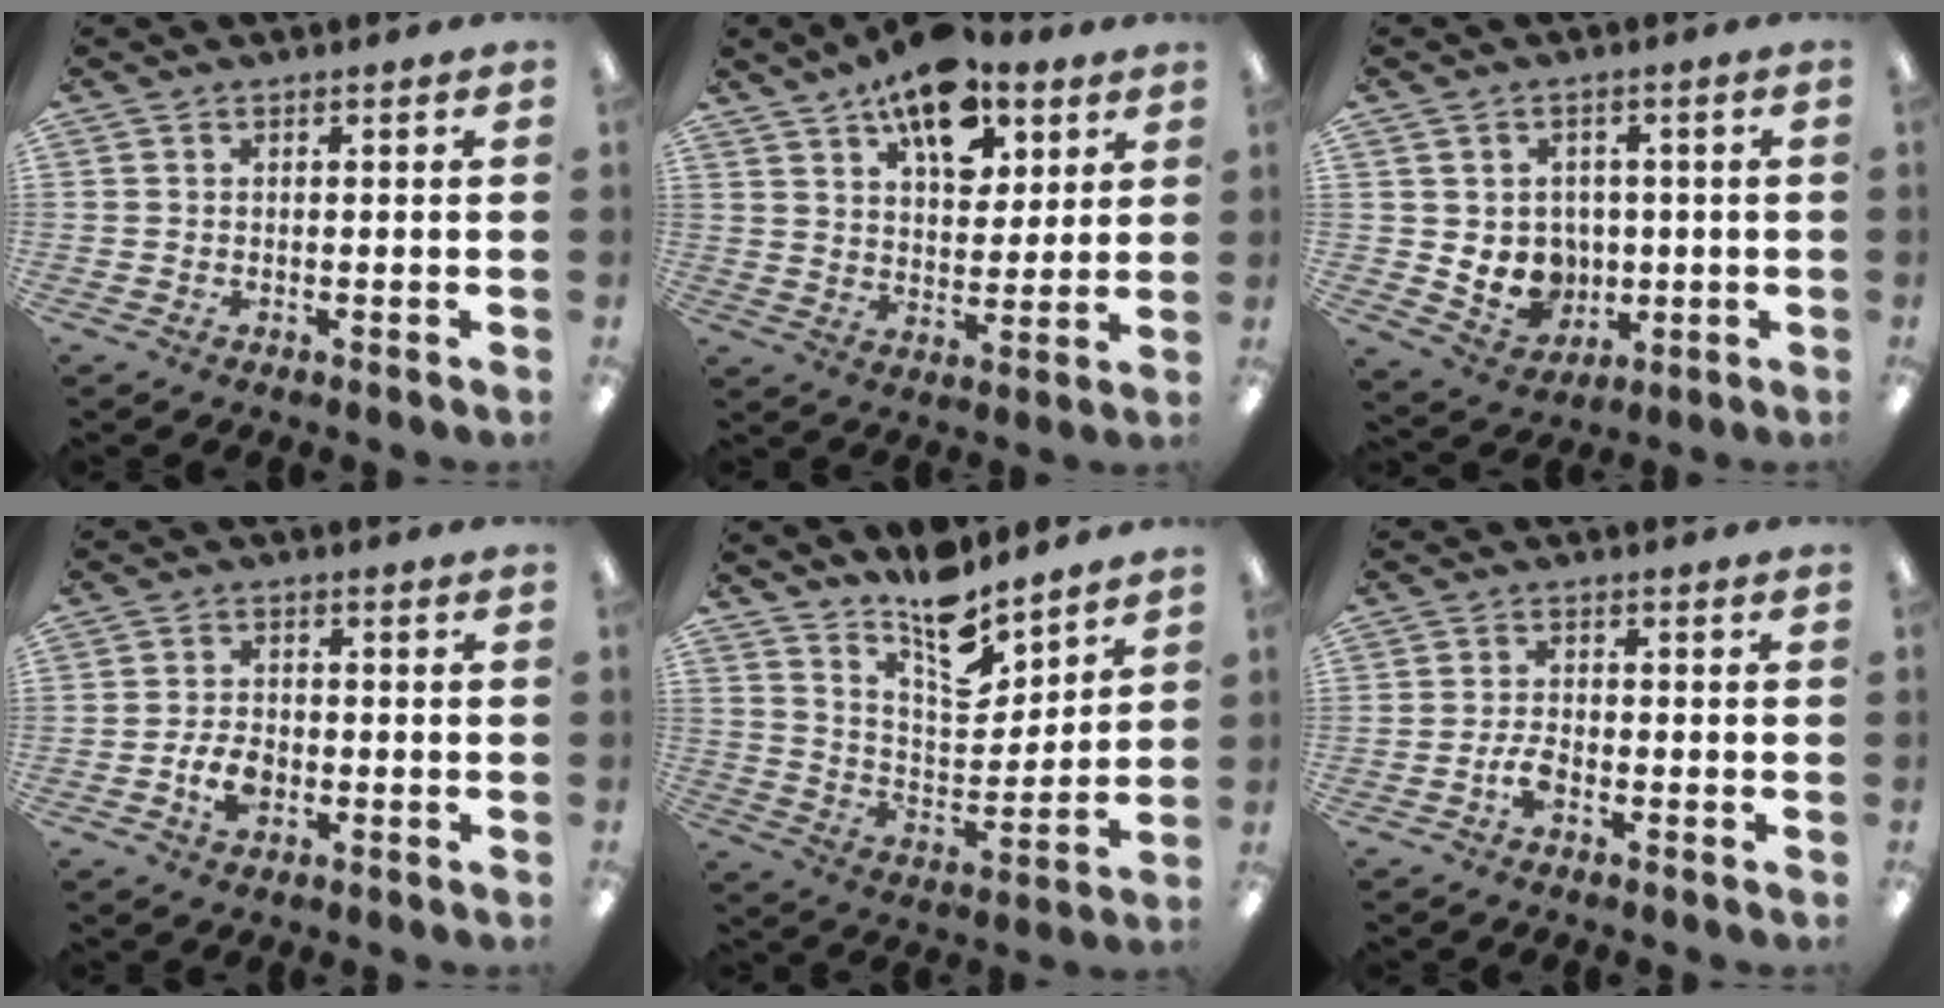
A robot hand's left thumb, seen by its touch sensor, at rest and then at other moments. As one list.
[{"total": 15.1, "force": [9.6, 7.7, 8.7], "torque": [-0.120, -0.047, 0.167]}, {"total": 6.9, "force": [0.5, 6.7, 1.9], "torque": [-0.041, 0.000, 0.021]}, {"total": 5.1, "force": [-1.8, 3.1, 3.7], "torque": [-0.071, 0.008, -0.031]}, {"total": 12.8, "force": [10.2, 4.9, 5.9], "torque": [-0.083, -0.079, 0.183]}, {"total": 3.3, "force": [-1.7, 1.4, 2.5], "torque": [-0.048, 0.007, -0.031]}]